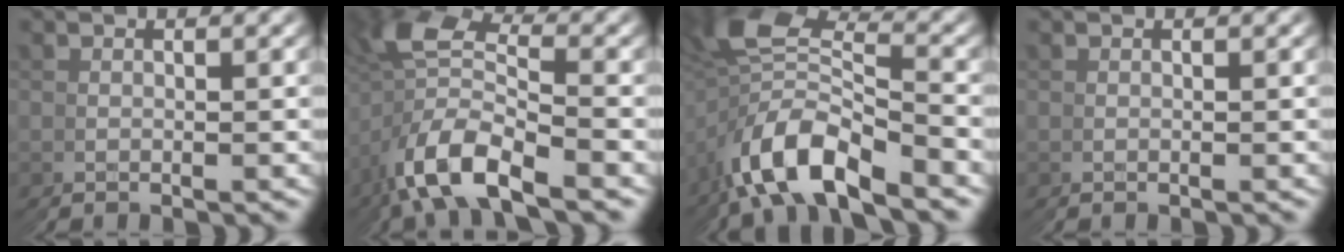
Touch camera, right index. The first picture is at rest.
{"total": 8.2, "force": [-0.1, 5.5, 6.1], "torque": [-0.139, -0.020, -0.001]}
{"total": 7.9, "force": [-1.3, 5.3, 5.7], "torque": [-0.135, -0.021, -0.015]}
{"total": 0.0}